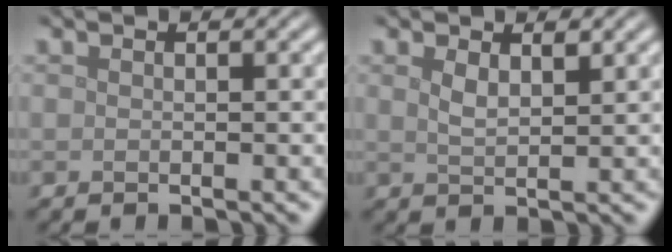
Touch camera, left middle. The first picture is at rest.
{"total": 1.7, "force": [0.9, 0.7, 1.3], "torque": [-0.030, -0.004, 0.019]}